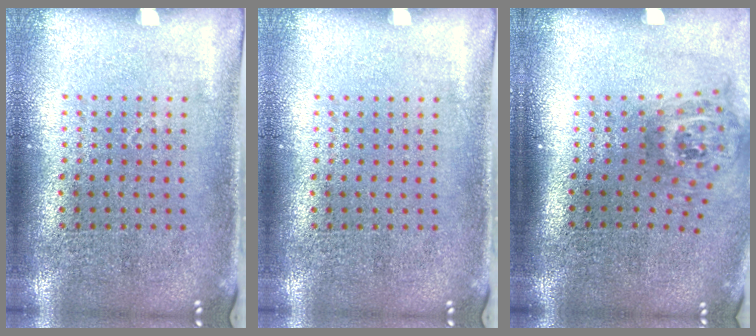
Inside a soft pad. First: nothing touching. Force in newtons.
{"total": 0.0}
{"total": 1.9, "press": 1.3, "slide": 1.4}